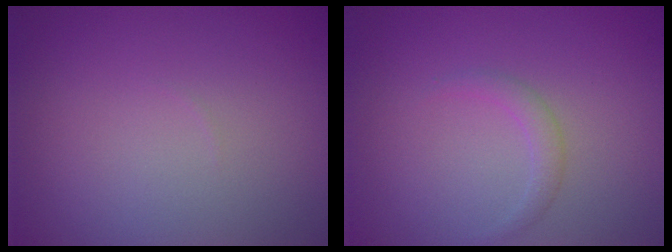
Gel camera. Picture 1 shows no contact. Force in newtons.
{"total": 1.1, "press": 1.1, "slide": 0.1}